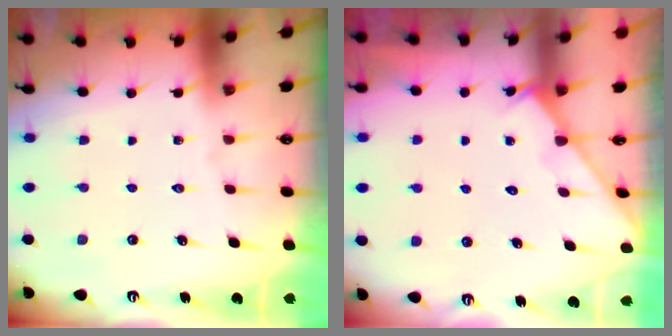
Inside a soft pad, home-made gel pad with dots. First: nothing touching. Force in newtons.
{"total": 2.8, "press": 2.8, "slide": 0.2}